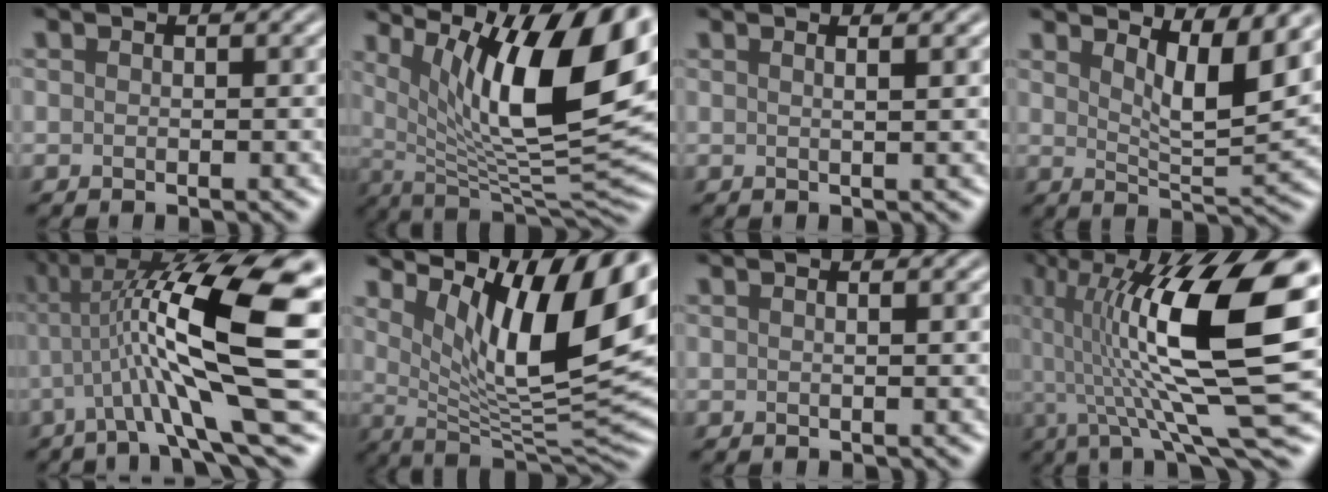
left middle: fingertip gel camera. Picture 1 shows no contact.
{"total": 14.2, "force": [5.5, 4.3, 12.4], "torque": [-0.184, 0.002, 0.094]}
{"total": 1.8, "force": [0.9, 0.7, 1.3], "torque": [-0.005, 0.006, -0.008]}
{"total": 5.5, "force": [3.3, 1.2, 4.2], "torque": [-0.064, -0.005, 0.057]}
{"total": 14.5, "force": [0.2, 3.2, 14.1], "torque": [-0.236, 0.021, 0.007]}
{"total": 12.0, "force": [5.6, 3.3, 10.2], "torque": [-0.164, -0.005, 0.106]}
{"total": 0.5, "force": [0.2, 0.1, 0.5], "torque": [-0.004, 0.000, -0.002]}
{"total": 14.7, "force": [1.8, 3.3, 14.2], "torque": [-0.242, 0.015, 0.034]}